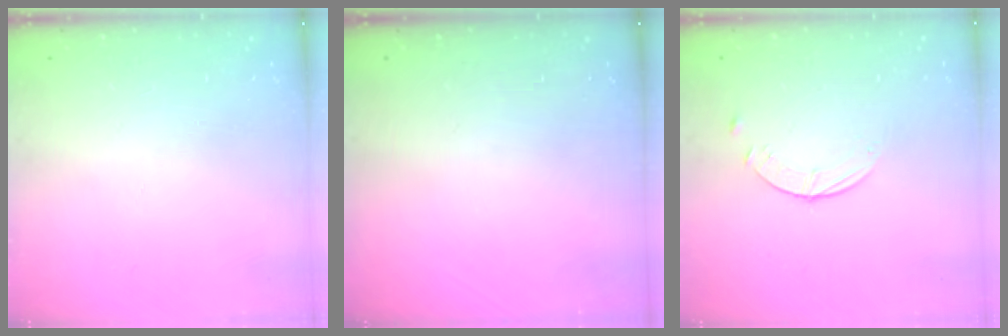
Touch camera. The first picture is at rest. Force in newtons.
{"total": 0.0}
{"total": 2.6, "press": 2.5, "slide": 0.3}